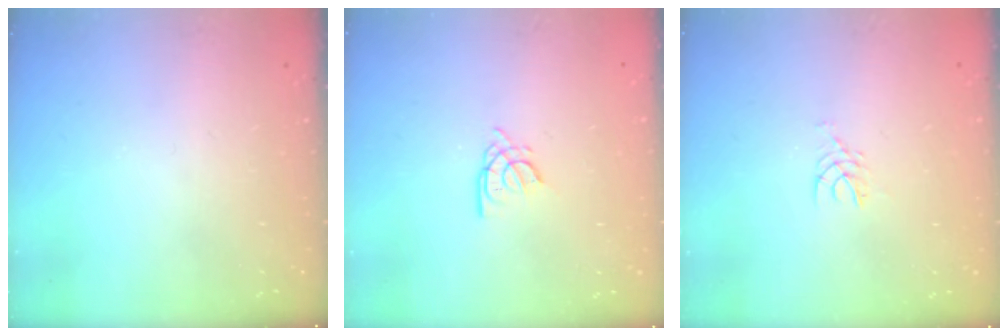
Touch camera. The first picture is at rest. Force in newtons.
{"total": 3.3, "press": 3.3, "slide": 0.3}
{"total": 2.5, "press": 2.5, "slide": 0.2}